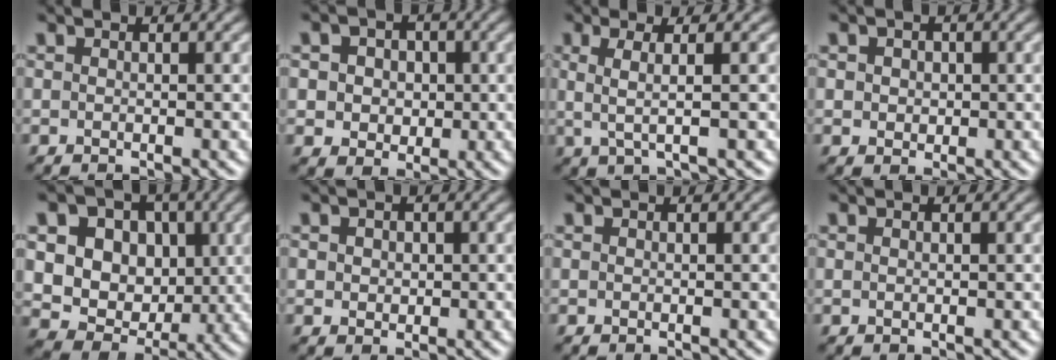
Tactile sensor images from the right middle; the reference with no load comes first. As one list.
[{"total": 4.3, "force": [0.6, 3.7, 2.1], "torque": [-0.035, 0.014, -0.004]}, {"total": 2.9, "force": [0.4, 0.5, 2.8], "torque": [-0.056, 0.000, 0.007]}, {"total": 1.9, "force": [0.4, 1.6, 1.0], "torque": [-0.016, 0.014, -0.001]}, {"total": 13.4, "force": [3.1, 11.3, 6.6], "torque": [-0.147, 0.032, 0.057]}, {"total": 1.4, "force": [0.2, 1.2, 0.7], "torque": [-0.013, 0.010, 0.001]}, {"total": 0.0}, {"total": 0.0}]